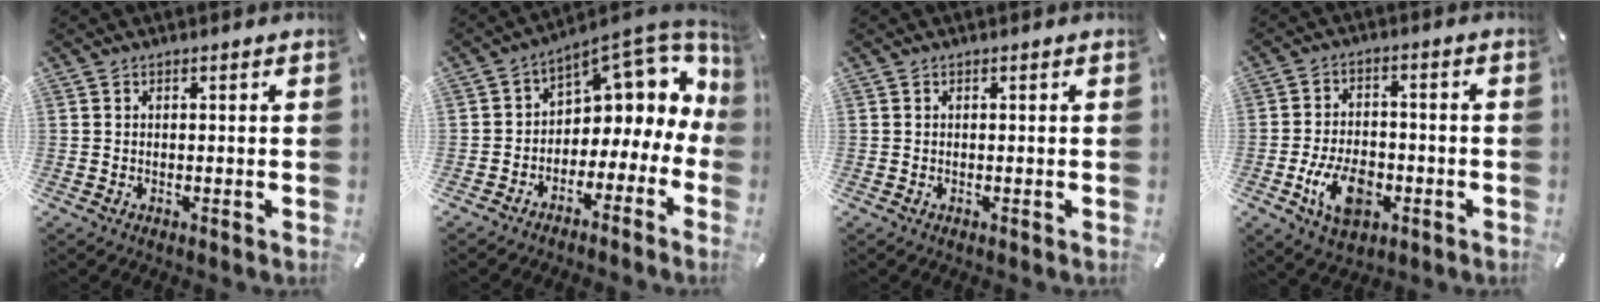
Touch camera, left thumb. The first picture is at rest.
{"total": 8.1, "force": [4.4, 5.2, 4.3], "torque": [-0.061, -0.050, 0.073]}
{"total": 0.0}
{"total": 10.7, "force": [-3.9, 6.7, 7.4], "torque": [-0.150, 0.007, -0.068]}